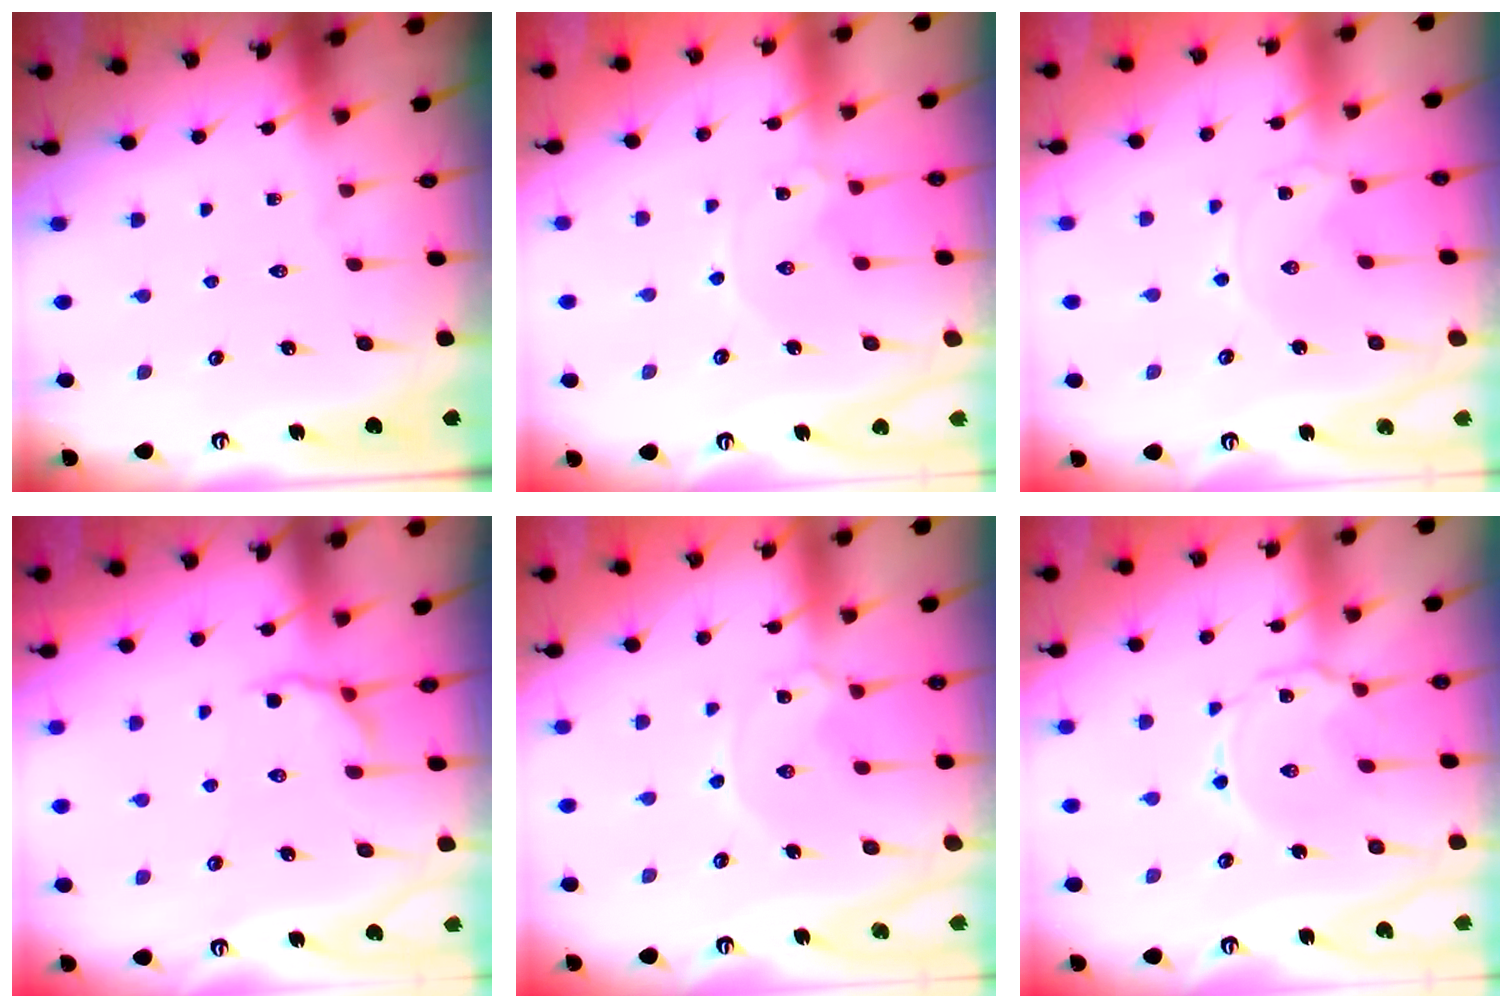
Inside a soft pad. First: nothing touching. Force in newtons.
{"total": 0.0}
{"total": 0.0}
{"total": 5.6, "press": 5.1, "slide": 2.4}
{"total": 1.6, "press": 1.5, "slide": 0.2}
{"total": 6.7, "press": 6.7, "slide": 0.5}